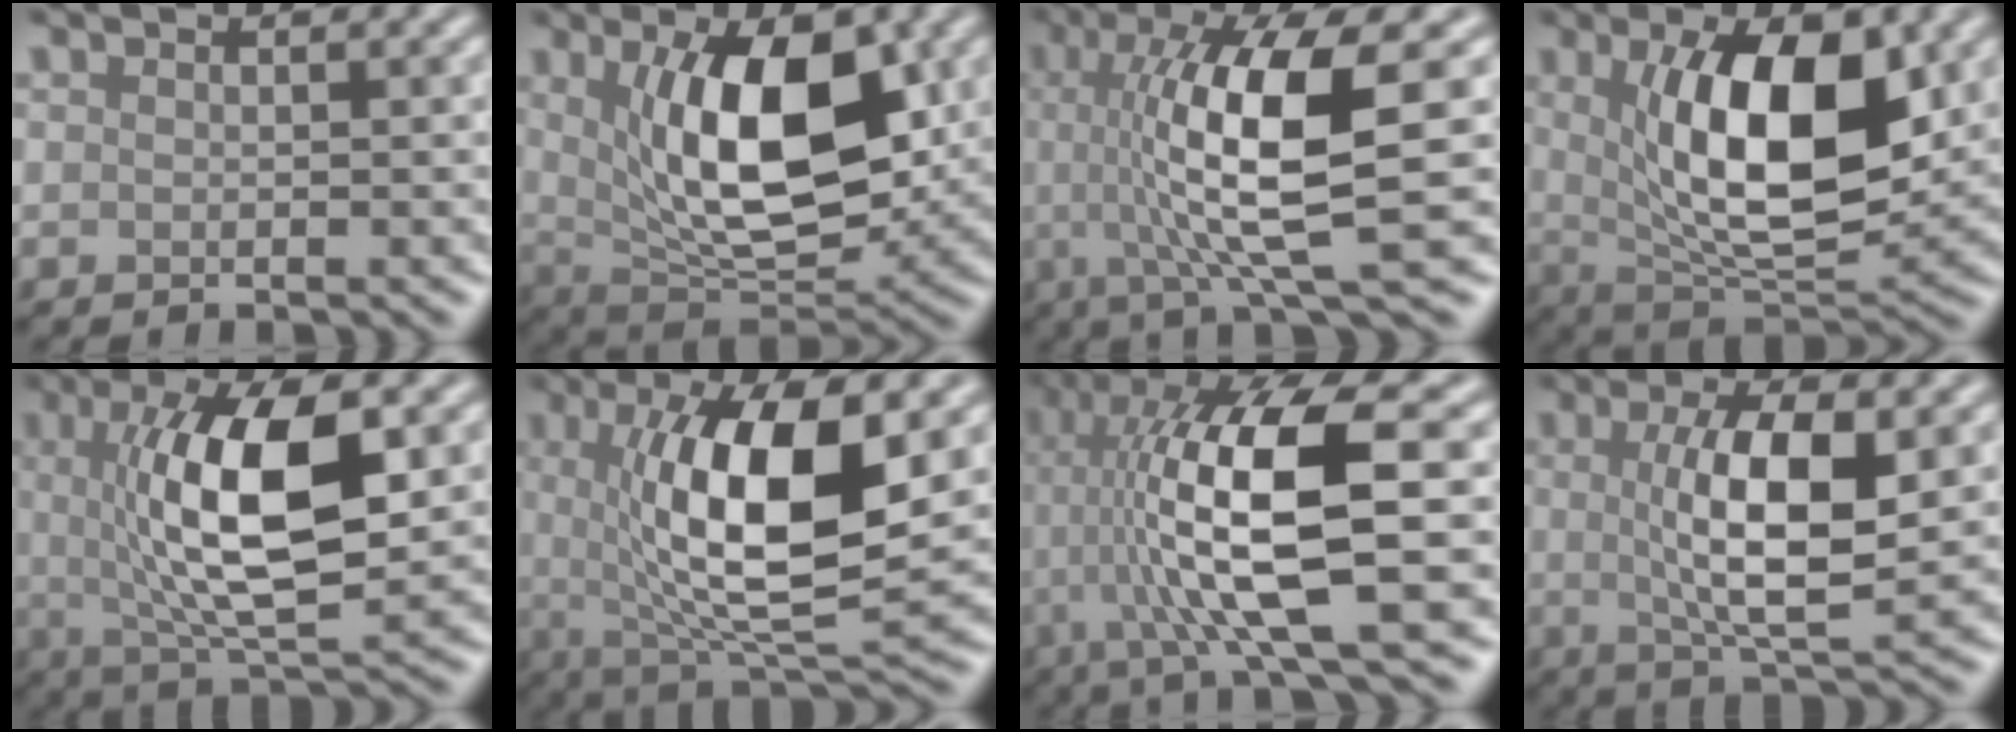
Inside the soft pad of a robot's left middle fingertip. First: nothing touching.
{"total": 10.4, "force": [2.2, 4.6, 9.1], "torque": [-0.145, -0.009, 0.041]}
{"total": 10.6, "force": [0.7, 2.5, 10.3], "torque": [-0.160, 0.000, 0.016]}
{"total": 10.6, "force": [2.3, 4.2, 9.5], "torque": [-0.153, -0.011, 0.042]}
{"total": 10.4, "force": [1.5, 3.4, 9.7], "torque": [-0.158, 0.001, 0.026]}
{"total": 11.8, "force": [1.7, 3.8, 11.0], "torque": [-0.177, -0.005, 0.032]}
{"total": 12.8, "force": [0.4, 2.9, 12.5], "torque": [-0.220, 0.008, 0.012]}
{"total": 7.8, "force": [0.8, 2.3, 7.4], "torque": [-0.129, -0.005, 0.016]}